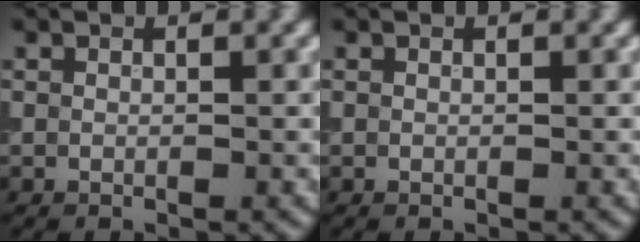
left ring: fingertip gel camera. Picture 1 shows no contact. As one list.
[{"total": 0.0}]